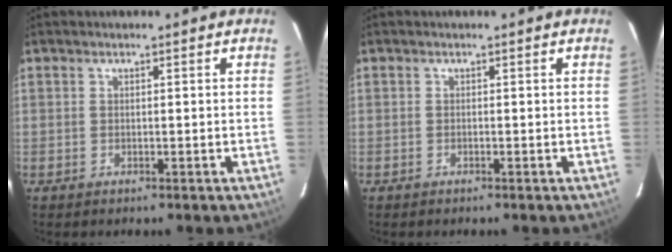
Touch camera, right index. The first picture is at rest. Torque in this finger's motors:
{"motor_torque": [0.00, 0.00, 0.00, 0.00]}